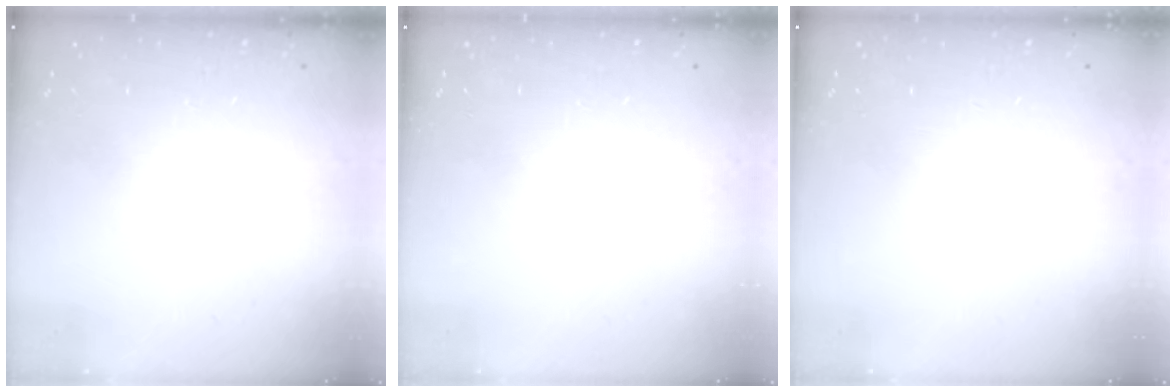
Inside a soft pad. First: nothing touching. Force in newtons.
{"total": 0.0}
{"total": 0.0}